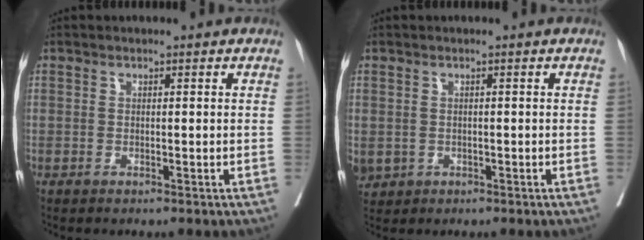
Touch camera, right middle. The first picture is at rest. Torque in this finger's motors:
{"motor_torque": [-0.14, -0.02, 0.00, 0.00]}